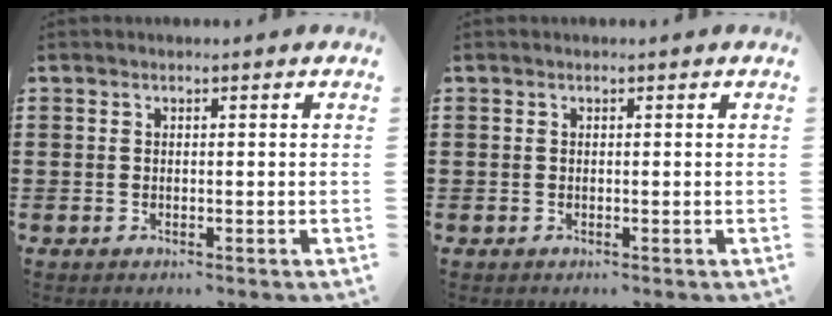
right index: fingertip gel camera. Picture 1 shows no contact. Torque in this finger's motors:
{"motor_torque": [0.19, 1.11, 0.00, 0.00]}